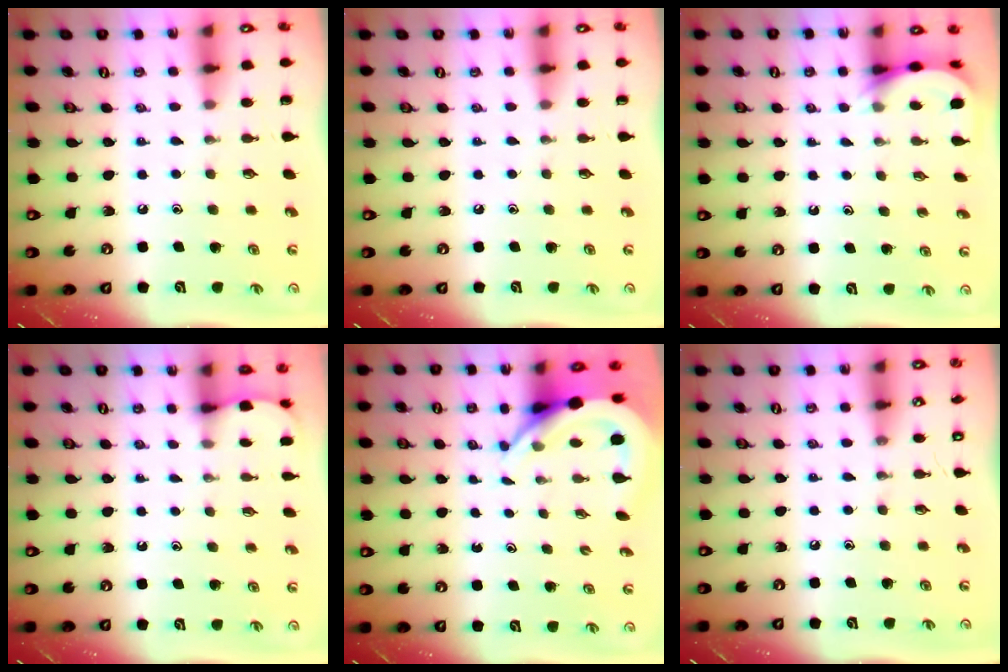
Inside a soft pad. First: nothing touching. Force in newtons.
{"total": 0.0}
{"total": 4.1, "press": 4.0, "slide": 0.4}
{"total": 1.3, "press": 1.3, "slide": 0.1}
{"total": 5.3, "press": 5.2, "slide": 0.5}
{"total": 0.0}